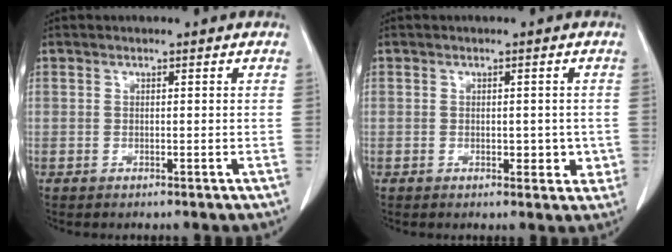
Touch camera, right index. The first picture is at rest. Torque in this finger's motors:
{"motor_torque": [0.04, 0.12, -0.01, 0.01]}